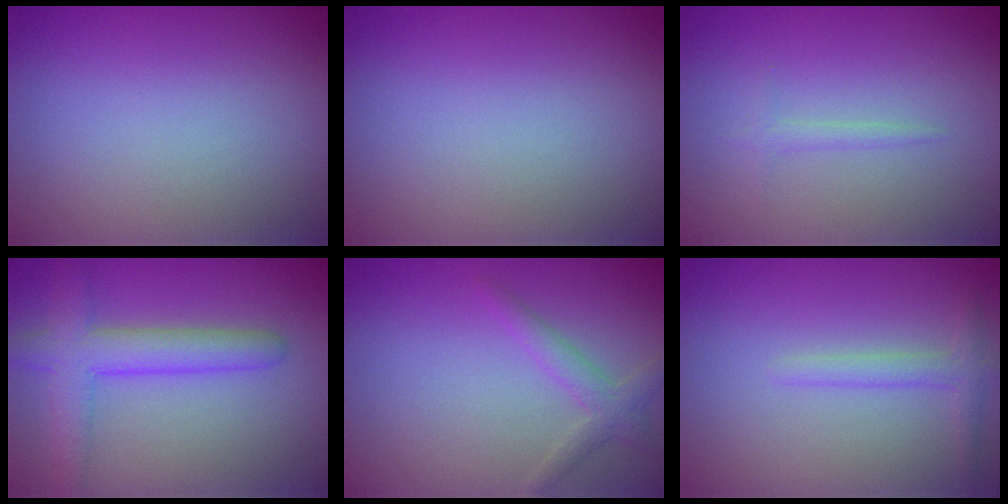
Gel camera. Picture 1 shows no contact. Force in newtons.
{"total": 0.0}
{"total": 0.8, "press": 0.8, "slide": 0.1}
{"total": 4.7, "press": 4.7, "slide": 0.3}
{"total": 1.9, "press": 1.9, "slide": 0.1}
{"total": 1.6, "press": 1.6, "slide": 0.1}